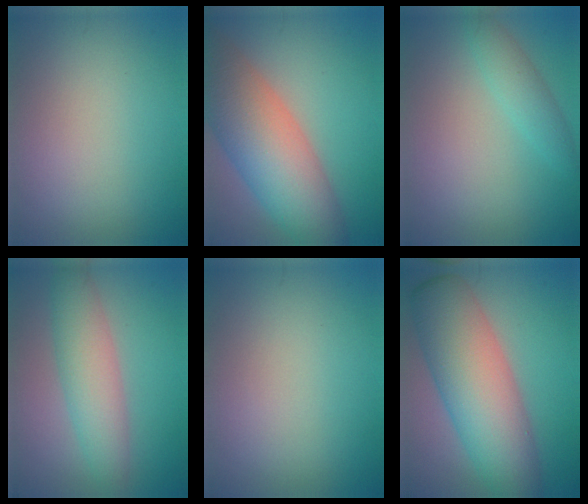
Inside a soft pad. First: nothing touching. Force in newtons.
{"total": 10.3, "press": 10.2, "slide": 0.6}
{"total": 2.2, "press": 2.2, "slide": 0.0}
{"total": 5.0, "press": 5.0, "slide": 0.1}
{"total": 0.0}
{"total": 10.1, "press": 10.1, "slide": 0.2}